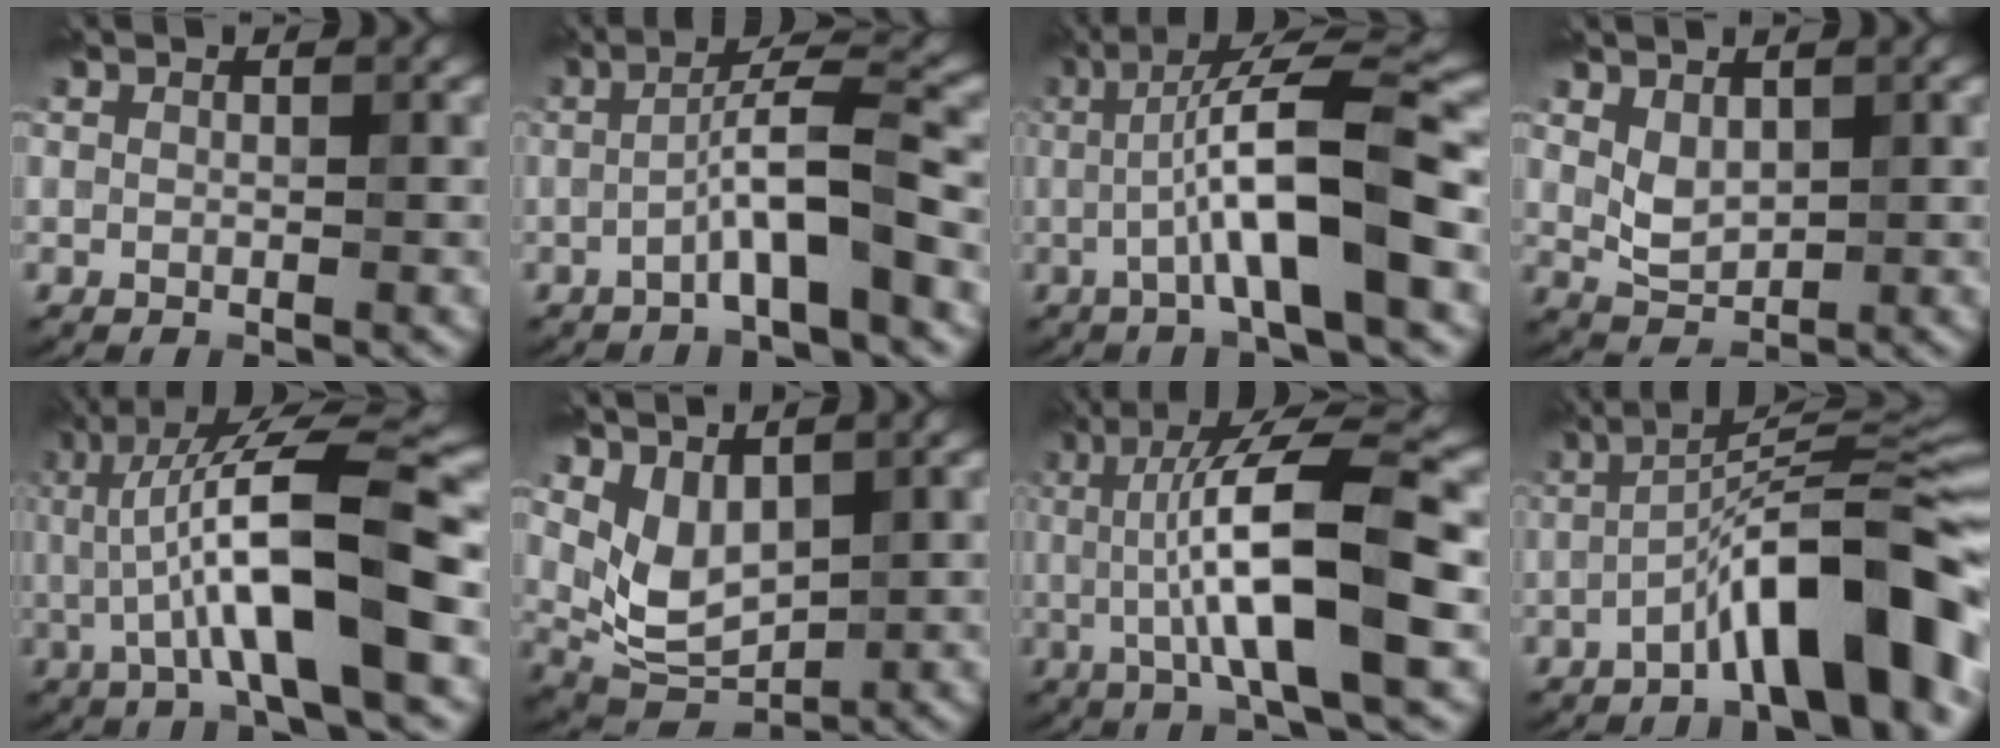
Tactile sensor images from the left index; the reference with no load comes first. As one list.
[{"total": 5.1, "force": [-1.8, 0.2, 4.8], "torque": [-0.077, 0.025, -0.041]}, {"total": 8.7, "force": [-1.0, 1.2, 8.5], "torque": [-0.133, 0.019, -0.021]}, {"total": 2.2, "force": [1.0, 1.4, 1.4], "torque": [-0.028, -0.002, 0.025]}, {"total": 10.7, "force": [-0.4, 2.0, 10.5], "torque": [-0.173, 0.016, -0.009]}, {"total": 4.1, "force": [1.7, 2.4, 2.8], "torque": [-0.054, -0.011, 0.039]}, {"total": 11.0, "force": [-0.1, 2.5, 10.8], "torque": [-0.171, 0.012, -0.006]}, {"total": 10.5, "force": [-4.8, 1.8, 9.2], "torque": [-0.132, 0.031, -0.083]}]